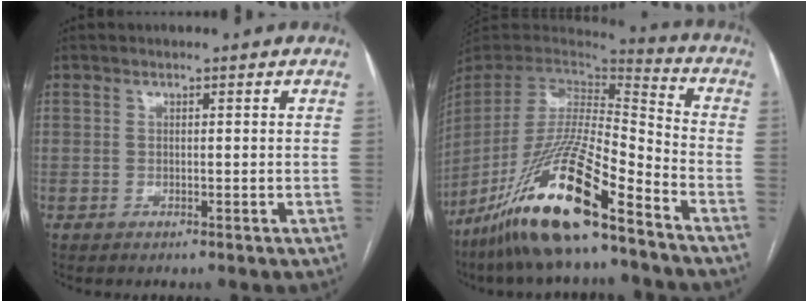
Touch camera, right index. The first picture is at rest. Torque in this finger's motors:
{"motor_torque": [1.12, -1.02, 0.73, 0.21]}